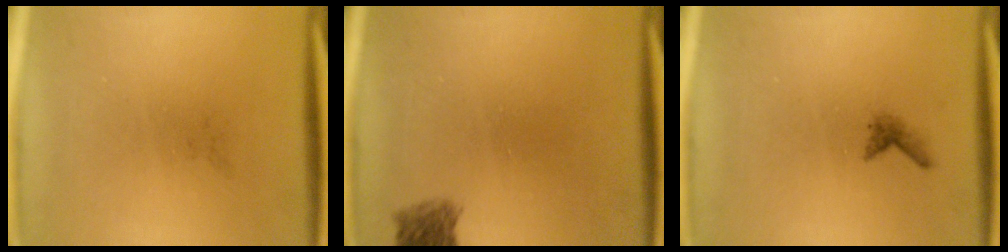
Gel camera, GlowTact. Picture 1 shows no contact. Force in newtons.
{"total": 2.6}
{"total": 0.9}